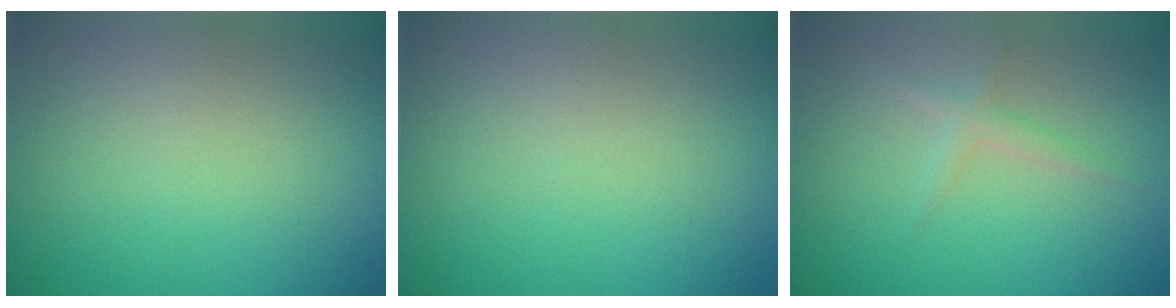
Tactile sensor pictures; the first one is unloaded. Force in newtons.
{"total": 0.0}
{"total": 1.2, "press": 1.2, "slide": 0.1}